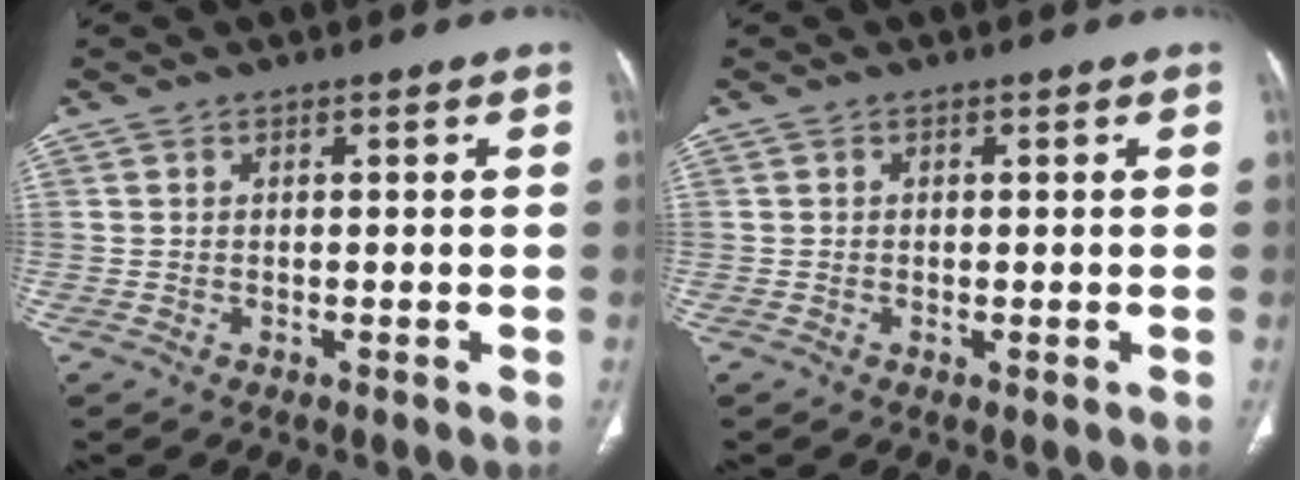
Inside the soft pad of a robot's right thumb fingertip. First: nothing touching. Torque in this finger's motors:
{"motor_torque": [1.45, 0.24, 0.23, -0.66, -0.03]}